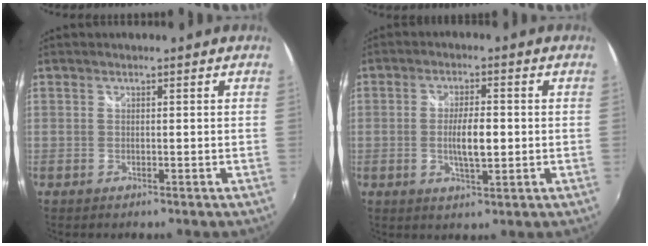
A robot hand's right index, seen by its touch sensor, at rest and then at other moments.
{"total": 5.7, "force": [-0.5, 1.7, 5.4], "torque": [-0.102, -0.003, -0.008]}